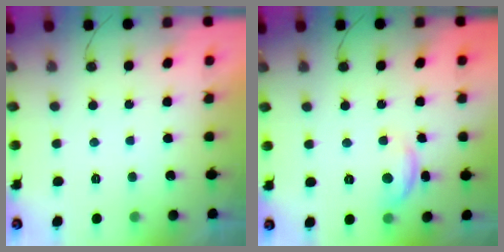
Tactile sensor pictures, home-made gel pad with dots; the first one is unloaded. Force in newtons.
{"total": 8.6, "press": 8.5, "slide": 0.5}